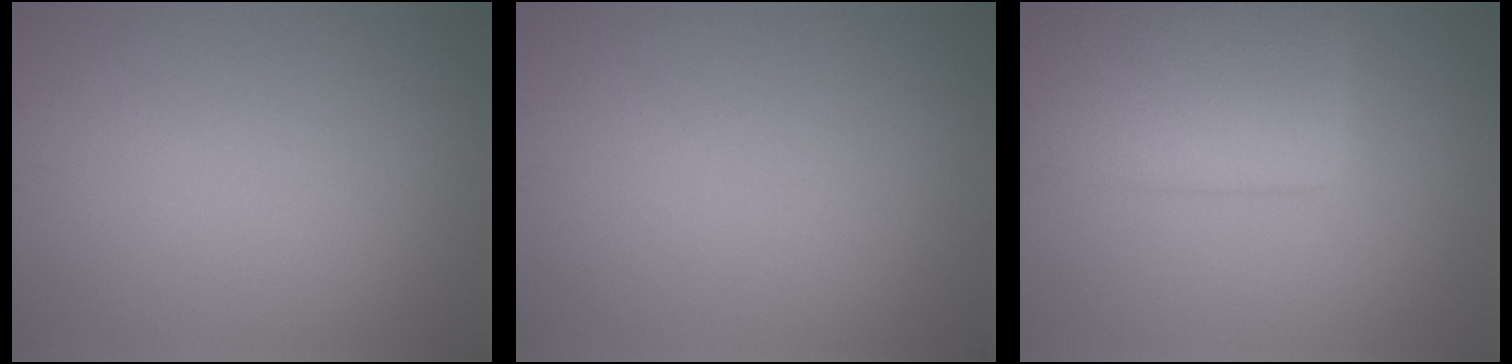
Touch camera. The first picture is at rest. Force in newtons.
{"total": 0.0}
{"total": 8.6, "press": 8.6, "slide": 0.4}